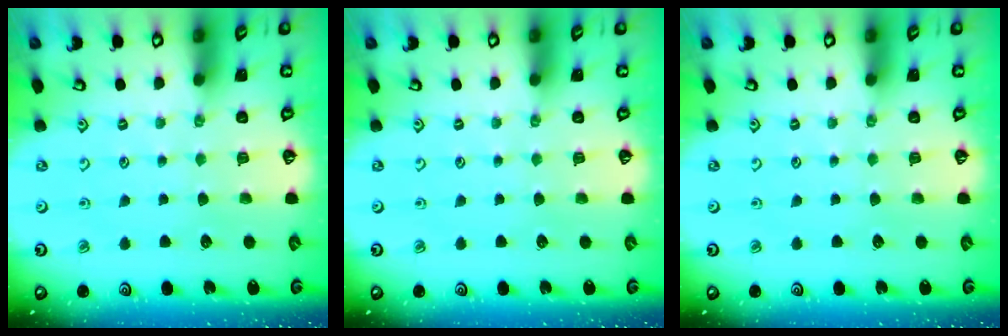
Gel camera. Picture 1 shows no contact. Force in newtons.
{"total": 0.0}
{"total": 0.0}